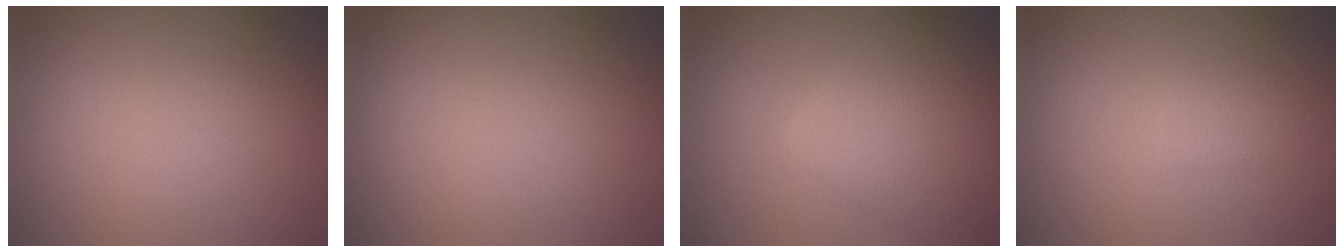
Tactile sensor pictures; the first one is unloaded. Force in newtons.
{"total": 0.0}
{"total": 7.0, "press": 7.0, "slide": 0.3}
{"total": 1.3, "press": 1.3, "slide": 0.1}